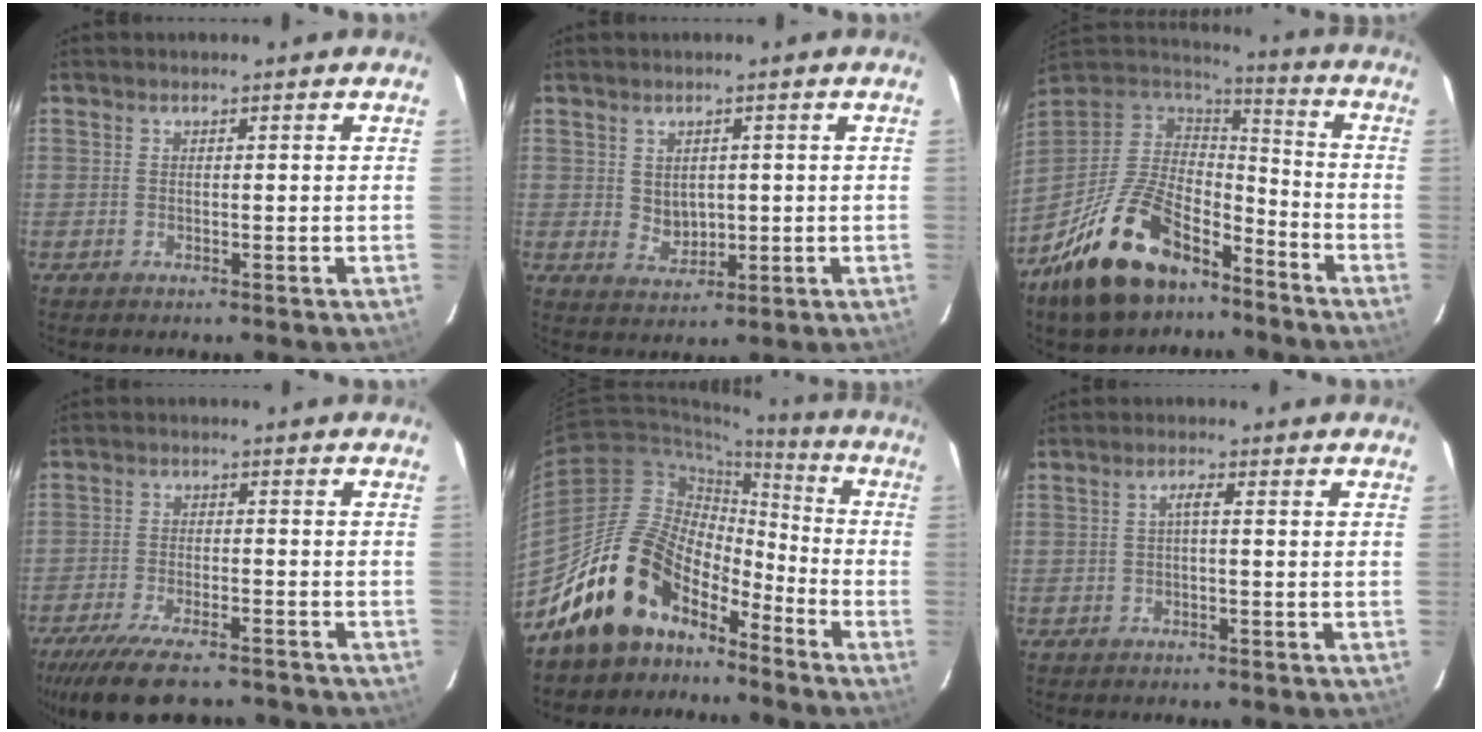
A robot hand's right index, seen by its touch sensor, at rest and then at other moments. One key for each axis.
{"total": 3.8, "fx": 0.6, "fy": 3.2, "fz": 2.0, "tx": -0.032, "ty": 0.003, "tz": 0.022}
{"total": 21.6, "fx": -13.9, "fy": 10.9, "fz": 12.4, "tx": -0.259, "ty": -0.004, "tz": -0.229}
{"total": 15.3, "fx": -12.3, "fy": 4.6, "fz": 7.8, "tx": -0.169, "ty": -0.033, "tz": -0.195}
{"total": 15.5, "fx": -11.8, "fy": 8.2, "fz": 5.8, "tx": -0.116, "ty": 0.031, "tz": -0.206}
{"total": 1.4, "fx": -0.3, "fy": 0.1, "fz": 1.4, "tx": -0.026, "ty": 0.007, "tz": -0.005}